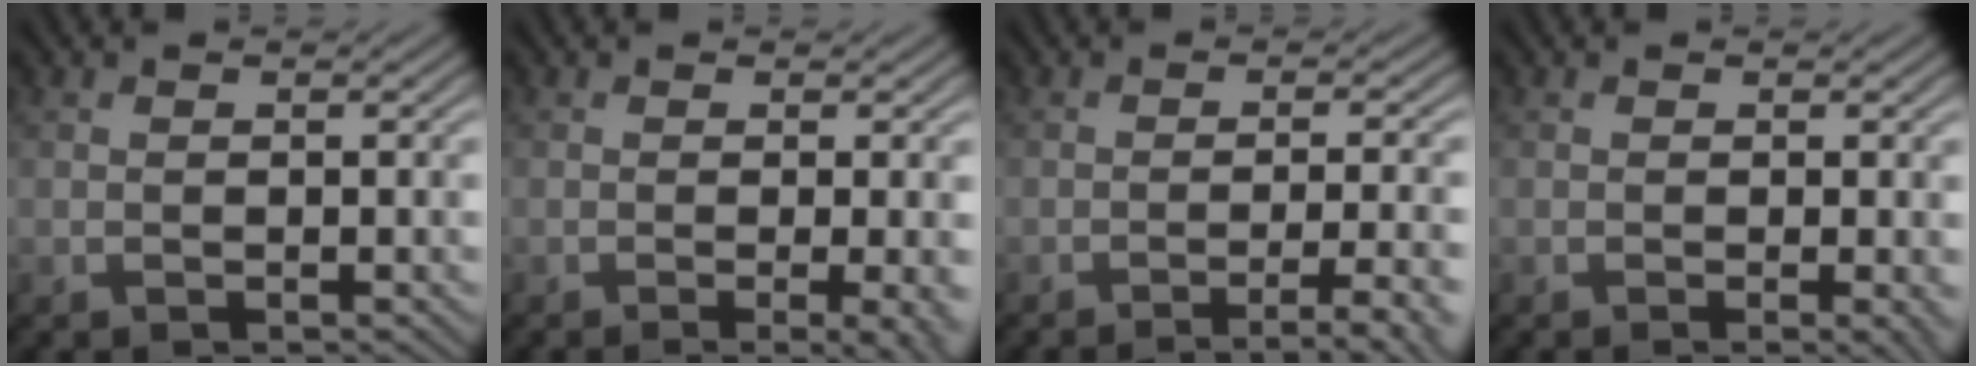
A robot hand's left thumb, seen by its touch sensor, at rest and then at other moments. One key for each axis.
{"total": 4.4, "fx": -0.9, "fy": 1.1, "fz": 4.2, "tx": -0.059, "ty": -0.002, "tz": -0.014}
{"total": 6.6, "fx": -3.7, "fy": 1.2, "fz": 5.3, "tx": -0.070, "ty": 0.009, "tz": -0.057}
{"total": 1.8, "fx": -0.3, "fy": 0.2, "fz": 1.7, "tx": -0.026, "ty": 0.000, "tz": -0.009}